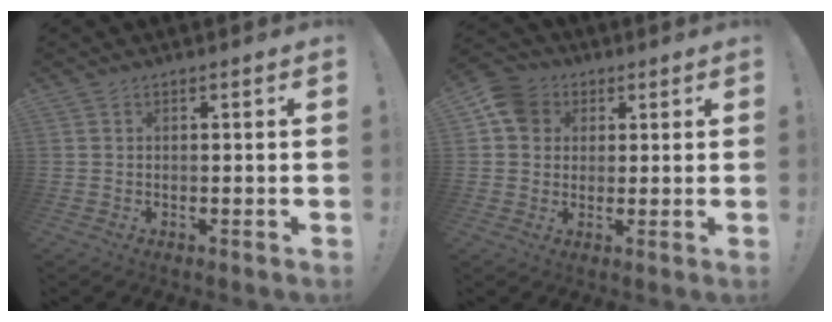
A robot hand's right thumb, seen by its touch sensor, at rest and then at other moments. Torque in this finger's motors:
{"motor_torque": [0.68, 0.72, 0.09, 0.24, 0.05]}